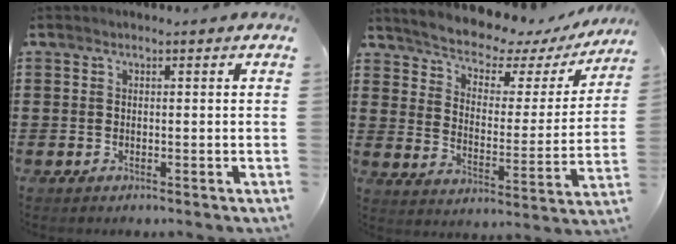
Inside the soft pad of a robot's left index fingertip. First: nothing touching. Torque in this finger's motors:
{"motor_torque": [1.74, -0.41, 0.78, 0.14]}